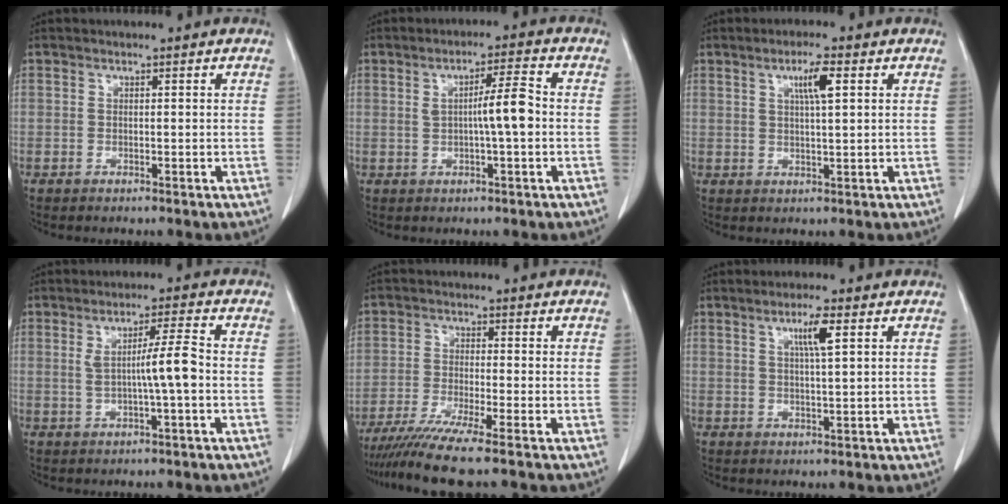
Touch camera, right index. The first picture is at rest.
{"total": 5.5, "force": [-0.2, 0.2, 5.4], "torque": [-0.088, 0.006, -0.003]}
{"total": 4.3, "force": [1.7, 0.3, 4.0], "torque": [-0.071, 0.000, 0.029]}
{"total": 5.6, "force": [-0.3, -0.4, 5.6], "torque": [-0.092, 0.003, -0.003]}
{"total": 8.7, "force": [-6.9, -1.2, 5.2], "torque": [-0.085, -0.027, -0.116]}
{"total": 4.2, "force": [1.8, 0.0, 3.9], "torque": [-0.068, -0.002, 0.030]}